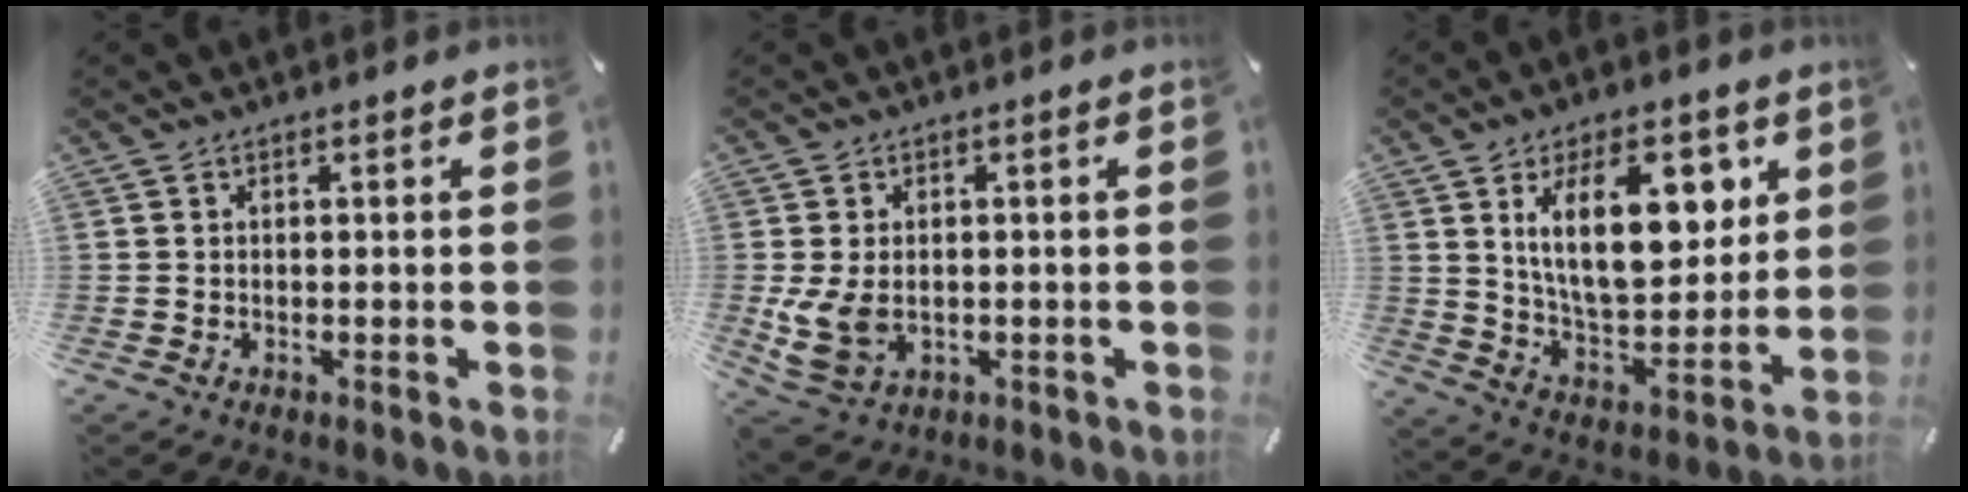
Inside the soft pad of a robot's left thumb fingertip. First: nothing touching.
{"total": 7.5, "force": [-0.5, 5.7, 4.8], "torque": [-0.117, -0.004, -0.006]}
{"total": 18.8, "force": [7.8, 9.6, 14.1], "torque": [-0.236, -0.016, 0.130]}